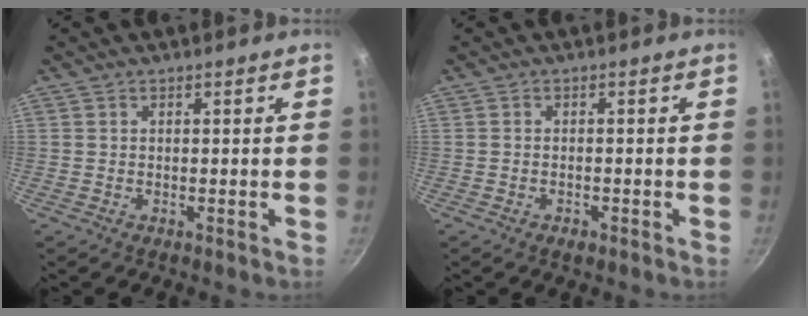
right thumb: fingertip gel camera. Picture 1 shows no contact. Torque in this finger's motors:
{"motor_torque": [-0.59, -0.25, -0.19, 0.04, 0.00]}